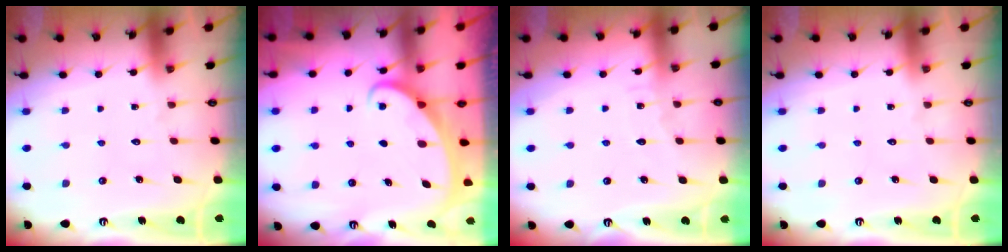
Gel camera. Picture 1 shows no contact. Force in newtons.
{"total": 2.2, "press": 2.2, "slide": 0.1}
{"total": 4.2, "press": 4.2, "slide": 0.4}
{"total": 0.0}